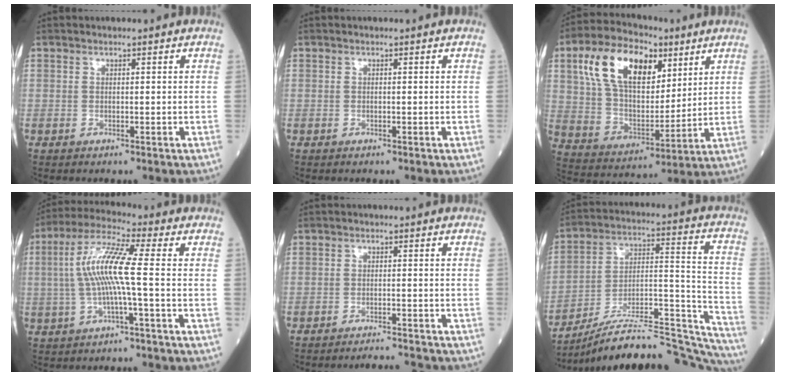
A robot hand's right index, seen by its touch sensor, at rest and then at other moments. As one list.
[{"total": 0.0}, {"total": 18.5, "force": [7.9, 9.9, 13.5], "torque": [-0.280, 0.034, 0.143]}, {"total": 10.5, "force": [-0.4, 0.8, 10.4], "torque": [-0.221, 0.017, -0.012]}, {"total": 6.0, "force": [-5.9, 0.6, 0.8], "torque": [-0.017, 0.005, -0.088]}, {"total": 32.9, "force": [-30.0, 3.9, 12.9], "torque": [-0.133, 0.013, -0.430]}]